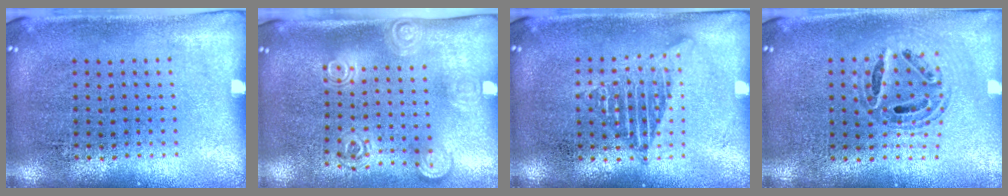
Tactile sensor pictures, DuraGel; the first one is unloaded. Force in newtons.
{"total": 1.8, "press": 1.3, "slide": 1.2}
{"total": 1.2, "press": 1.2, "slide": 0.1}
{"total": 0.6, "press": 0.6, "slide": 0.2}